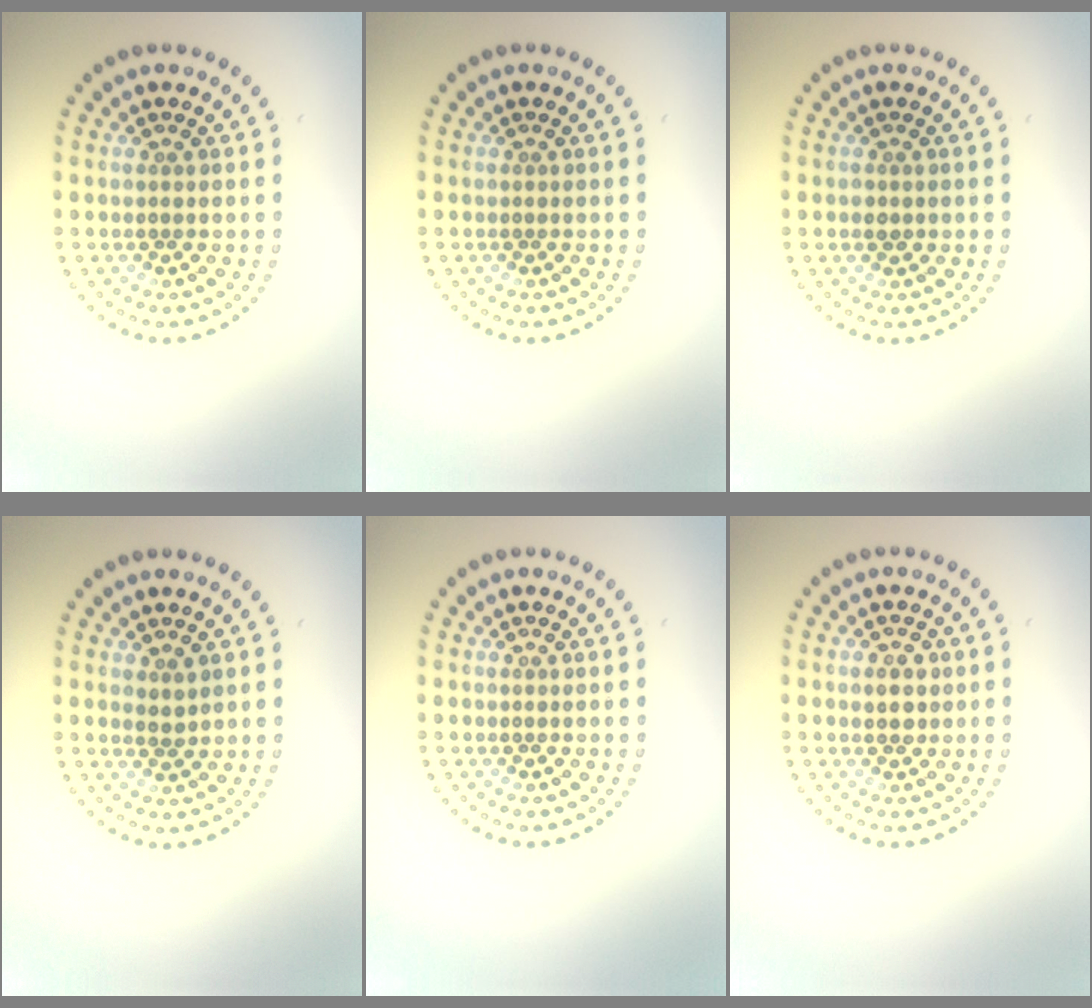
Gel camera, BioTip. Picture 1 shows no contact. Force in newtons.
{"total": 0.0}
{"total": 0.8, "press": 0.8, "slide": 0.3}
{"total": 1.0, "press": 0.9, "slide": 0.4}
{"total": 0.0}
{"total": 1.7, "press": 1.6, "slide": 0.5}